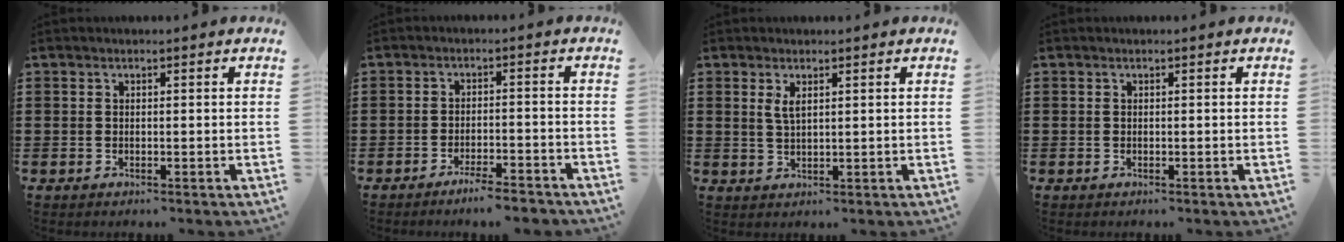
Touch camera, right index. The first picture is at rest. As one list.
[{"total": 3.7, "force": [-3.4, -0.1, 1.6], "torque": [-0.027, -0.002, -0.065]}, {"total": 2.3, "force": [1.1, 0.7, 1.9], "torque": [-0.040, 0.002, 0.019]}, {"total": 0.0}]